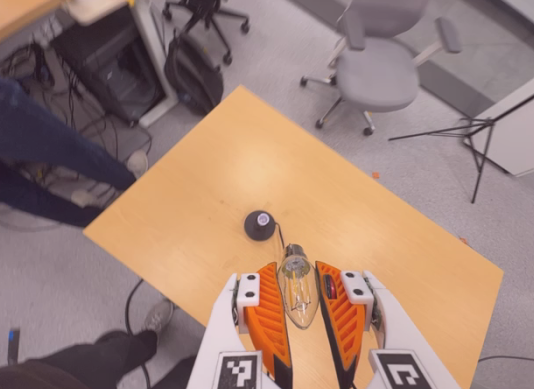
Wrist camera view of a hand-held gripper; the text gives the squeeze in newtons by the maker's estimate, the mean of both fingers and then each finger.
{"total": 12.4, "left": 13.6, "right": 11.1}